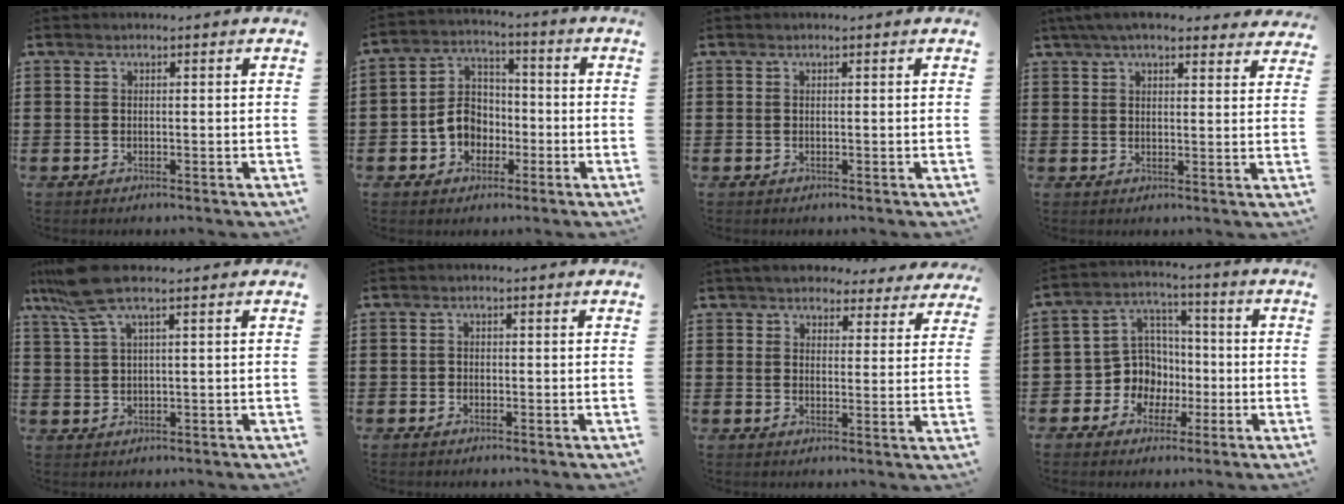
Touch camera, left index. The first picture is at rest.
{"total": 6.9, "force": [-2.3, 5.9, 2.9], "torque": [-0.077, 0.020, -0.047]}
{"total": 0.0}
{"total": 5.9, "force": [5.1, 0.9, 2.8], "torque": [-0.068, -0.005, 0.095]}
{"total": 6.8, "force": [3.7, 1.1, 5.6], "torque": [-0.133, 0.004, 0.066]}
{"total": 0.9, "force": [-0.5, 0.8, 0.2], "torque": [-0.007, 0.002, -0.012]}
{"total": 4.5, "force": [4.4, 0.9, 0.8], "torque": [-0.034, -0.012, 0.080]}
{"total": 8.5, "force": [-1.5, 8.1, 2.0], "torque": [-0.086, 0.002, -0.026]}